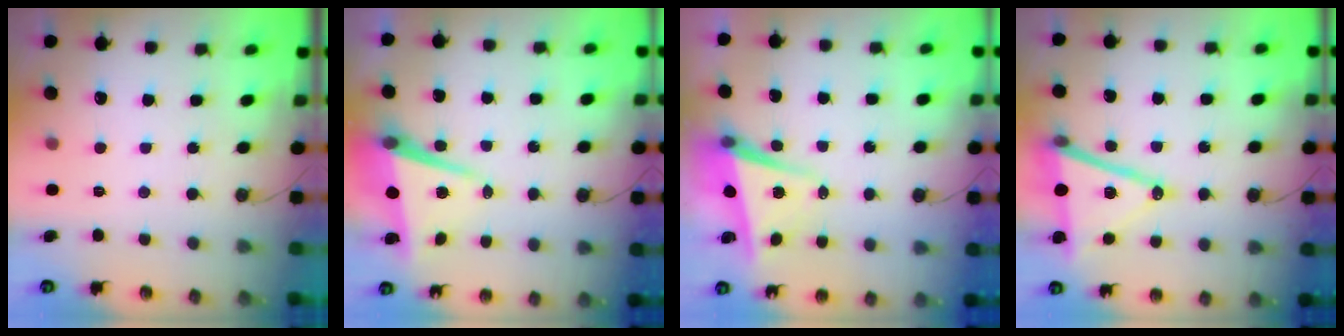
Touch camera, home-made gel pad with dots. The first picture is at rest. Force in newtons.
{"total": 7.9, "press": 7.6, "slide": 2.0}
{"total": 5.8, "press": 5.7, "slide": 1.2}
{"total": 16.0, "press": 15.5, "slide": 3.9}